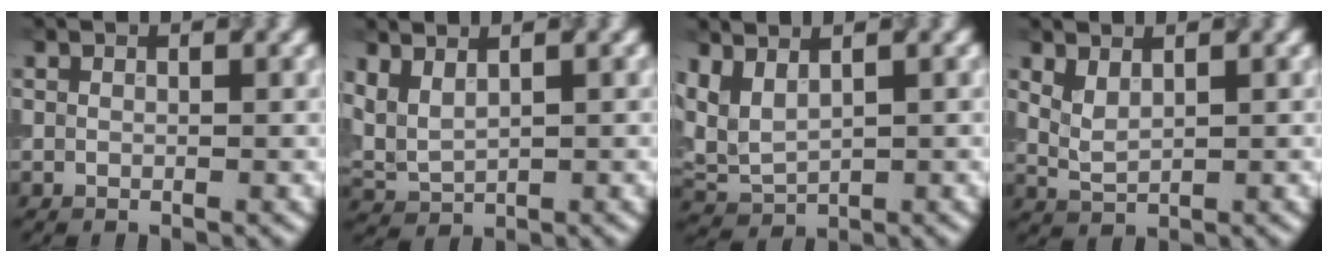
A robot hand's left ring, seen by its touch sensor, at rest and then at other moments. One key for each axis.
{"total": 2.9, "fx": 1.7, "fy": 1.3, "fz": 1.9, "tx": -0.052, "ty": 0.003, "tz": 0.043}
{"total": 3.7, "fx": 1.8, "fy": 1.8, "fz": 2.7, "tx": -0.073, "ty": 0.003, "tz": 0.044}
{"total": 1.9, "fx": 1.1, "fy": 0.7, "fz": 1.3, "tx": -0.034, "ty": -0.004, "tz": 0.028}